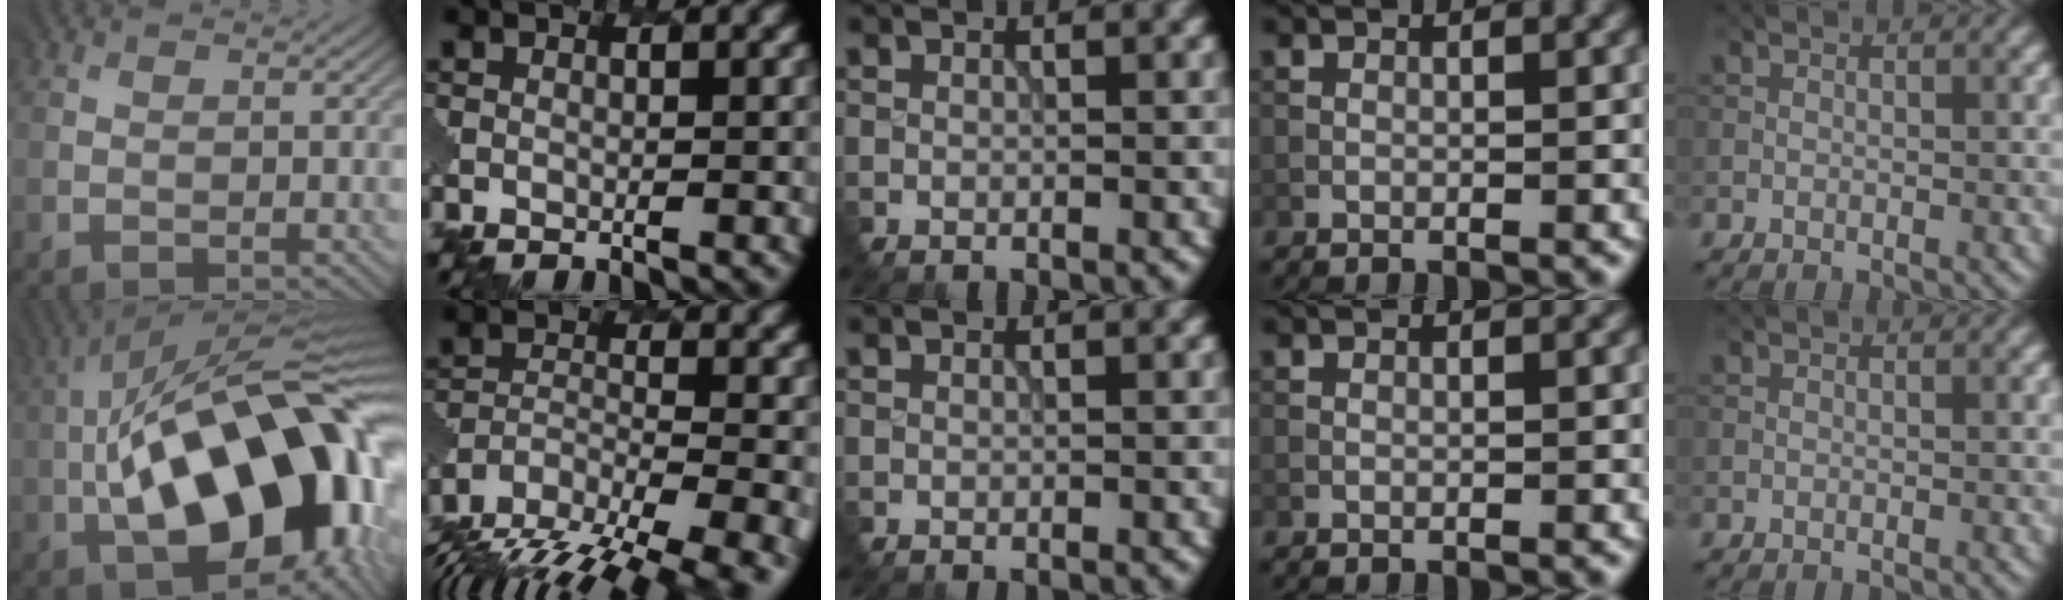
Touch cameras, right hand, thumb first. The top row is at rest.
{"thumb": {"total": 20.8, "force": [-4.1, 9.5, 18.1], "torque": [-0.293, 0.011, -0.067]}, "index": {"total": 14.3, "force": [-11.7, 5.0, 6.5], "torque": [-0.130, -0.022, -0.156]}}